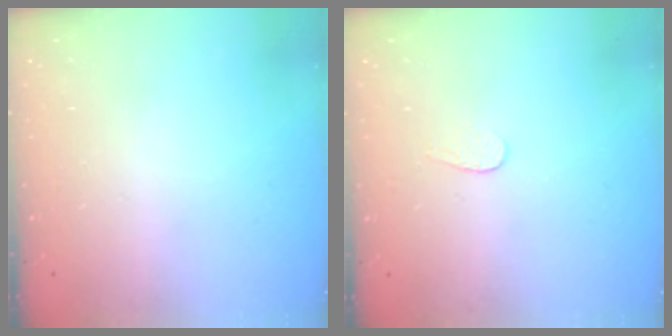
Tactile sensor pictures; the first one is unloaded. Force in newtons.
{"total": 3.0, "press": 3.0, "slide": 0.3}